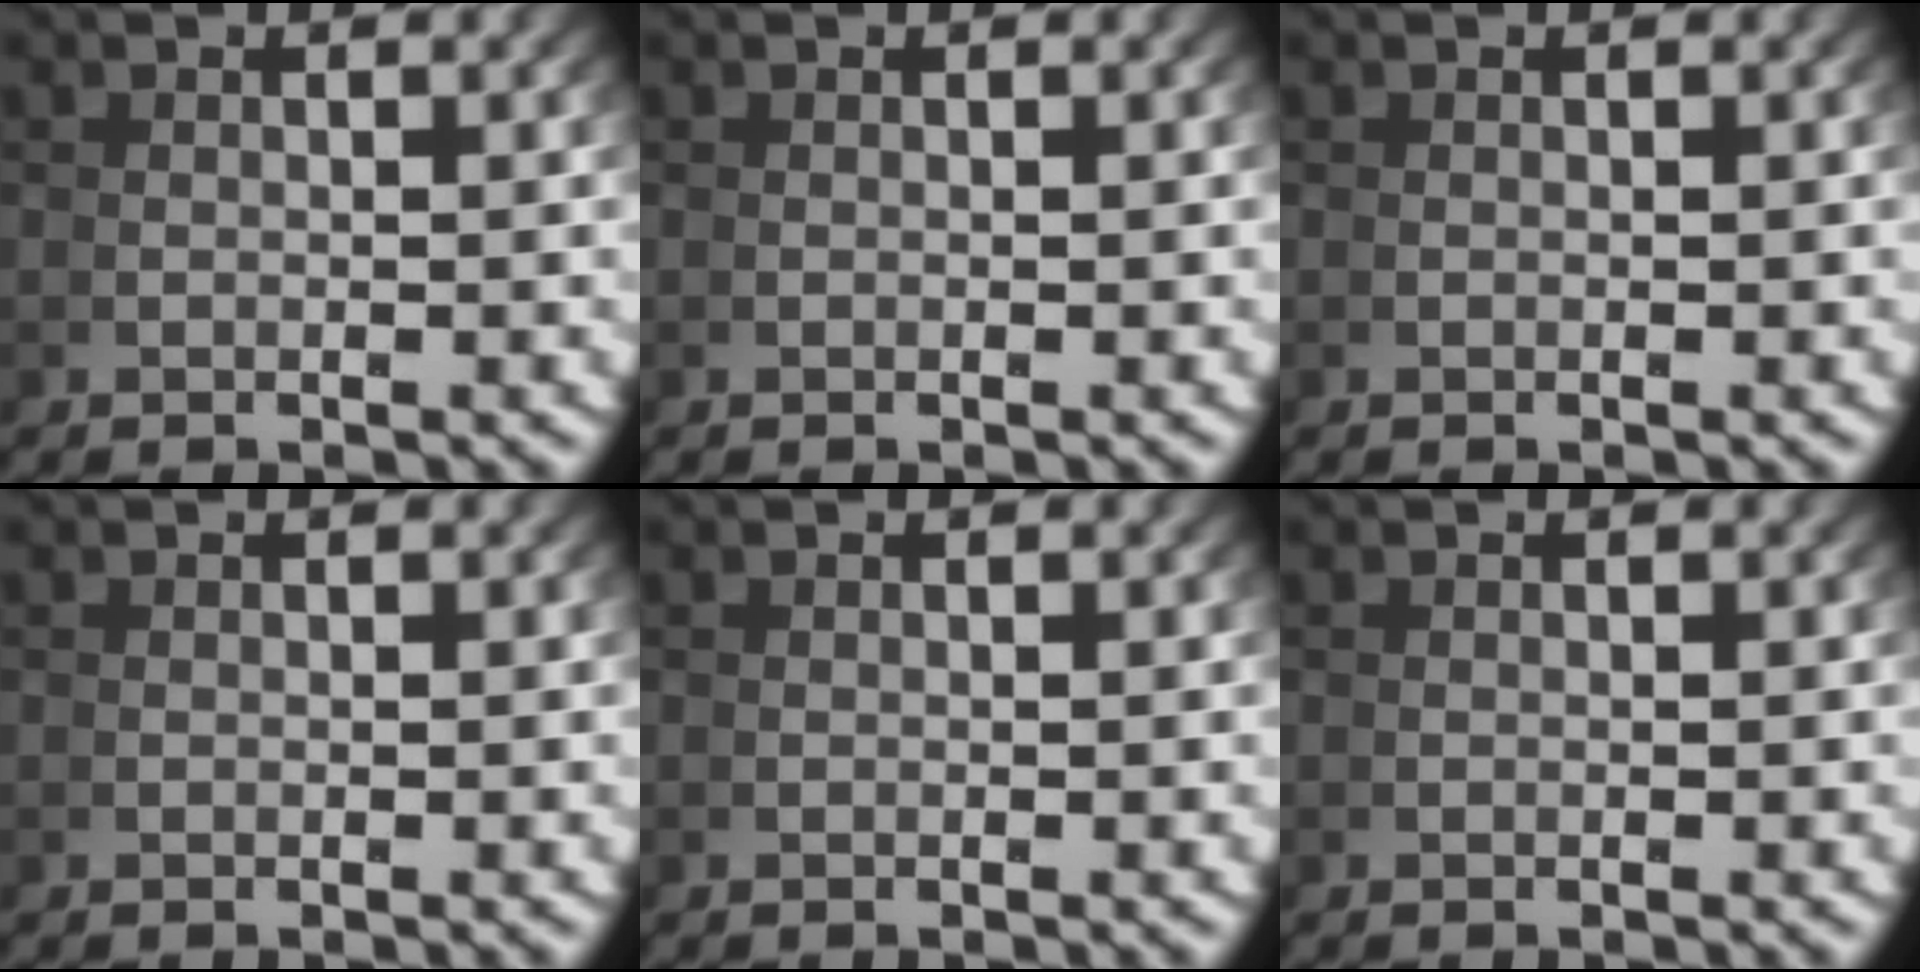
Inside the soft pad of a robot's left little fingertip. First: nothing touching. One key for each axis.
{"total": 0.0}
{"total": 0.0}
{"total": 0.0}
{"total": 0.0}
{"total": 0.0}